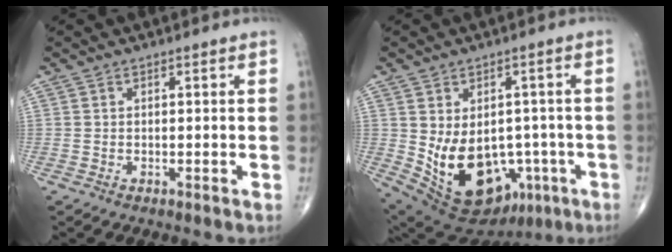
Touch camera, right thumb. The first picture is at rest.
{"total": 17.8, "force": [-4.1, 12.3, 12.2], "torque": [-0.189, 0.011, -0.027]}